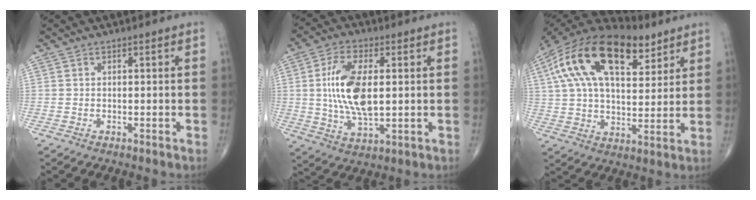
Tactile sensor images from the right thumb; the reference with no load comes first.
{"total": 13.4, "force": [1.3, 6.4, 11.8], "torque": [-0.227, -0.007, 0.026]}
{"total": 24.8, "force": [11.3, 12.0, 18.5], "torque": [-0.333, 0.008, 0.191]}